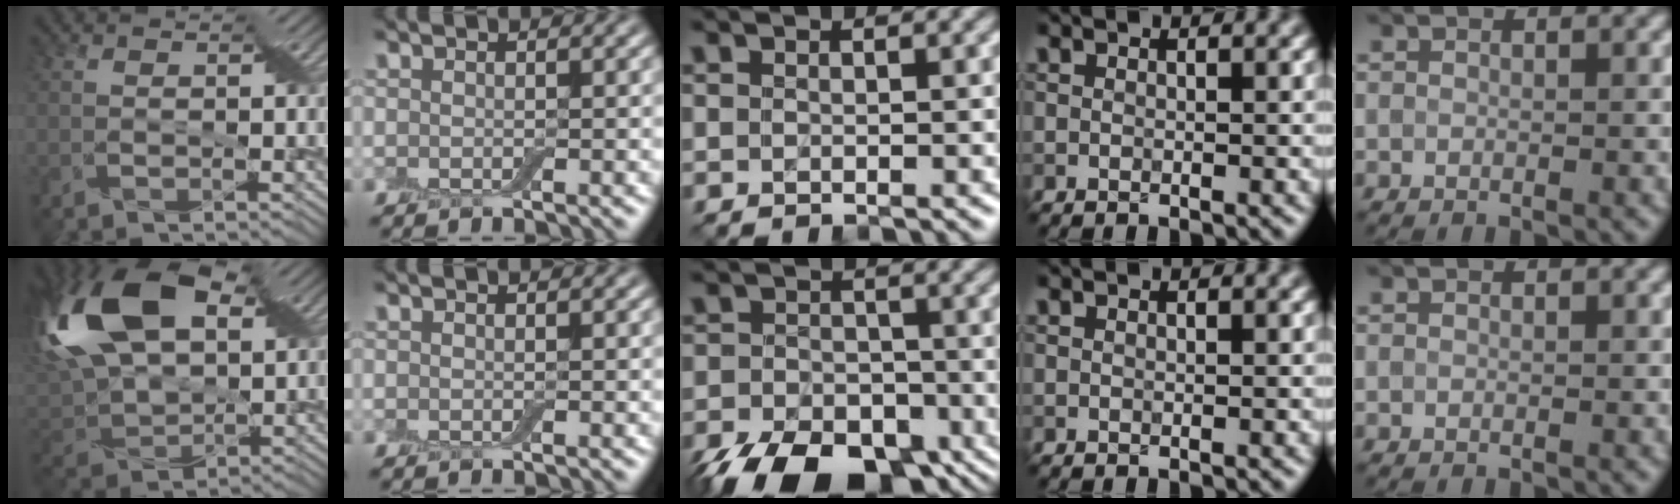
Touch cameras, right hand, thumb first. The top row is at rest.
{"thumb": {"total": 20.1, "force": [7.4, 12.5, 13.8], "torque": [-0.324, 0.031, 0.139]}, "middle": {"total": 11.8, "force": [-8.0, 6.2, 6.0], "torque": [-0.104, -0.045, -0.123]}}